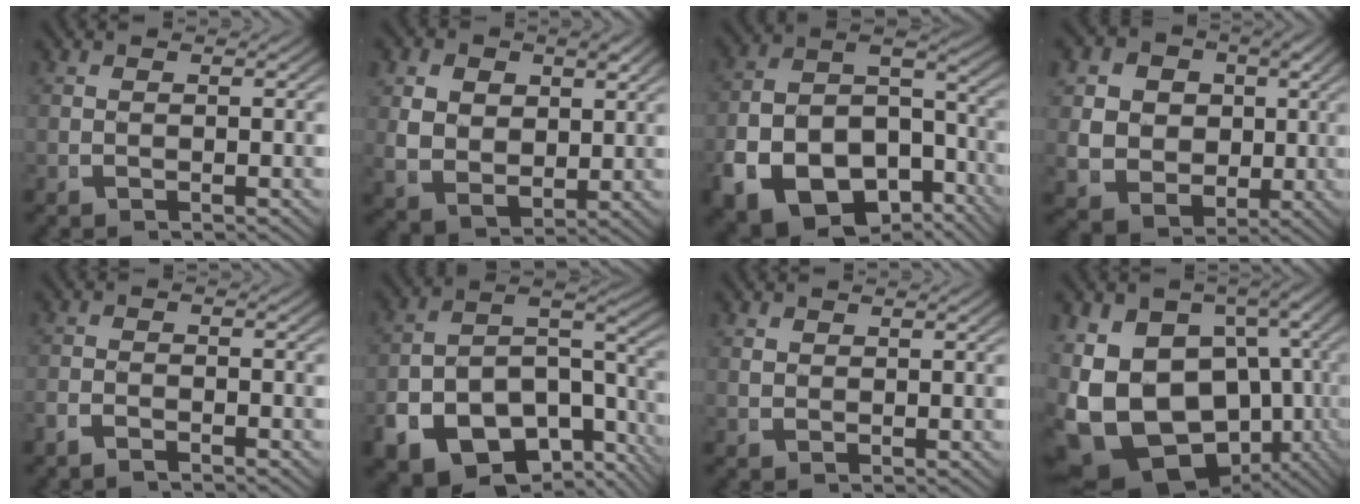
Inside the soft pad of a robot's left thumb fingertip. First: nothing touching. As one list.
[{"total": 6.7, "force": [0.6, 5.4, 4.0], "torque": [-0.099, -0.034, 0.031]}, {"total": 16.0, "force": [-5.8, 11.7, 9.3], "torque": [-0.202, -0.060, -0.075]}, {"total": 12.0, "force": [0.4, 9.9, 6.7], "torque": [-0.153, -0.047, 0.018]}, {"total": 1.5, "force": [-1.4, 0.5, 0.3], "torque": [-0.002, 0.000, -0.030]}, {"total": 15.8, "force": [-5.8, 11.5, 9.1], "torque": [-0.200, -0.058, -0.080]}, {"total": 0.9, "force": [0.7, 0.5, 0.2], "torque": [-0.003, 0.001, 0.018]}, {"total": 20.7, "force": [-4.7, 14.9, 13.6], "torque": [-0.294, -0.110, -0.028]}]